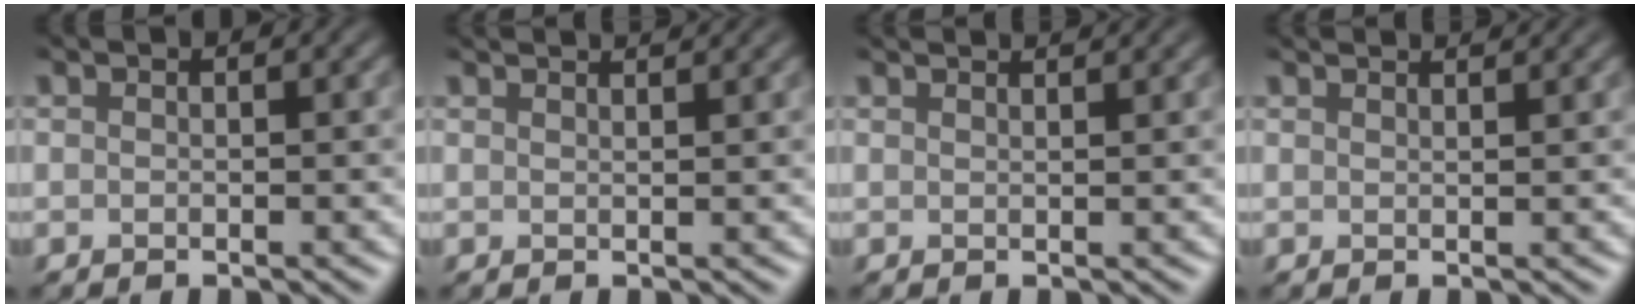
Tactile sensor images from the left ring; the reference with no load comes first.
{"total": 3.5, "force": [2.8, 1.1, 1.7], "torque": [0.000, 0.018, 0.005]}
{"total": 3.0, "force": [2.5, 1.0, 1.4], "torque": [0.000, 0.013, 0.002]}
{"total": 3.2, "force": [2.7, 0.9, 1.4], "torque": [0.000, 0.013, 0.006]}